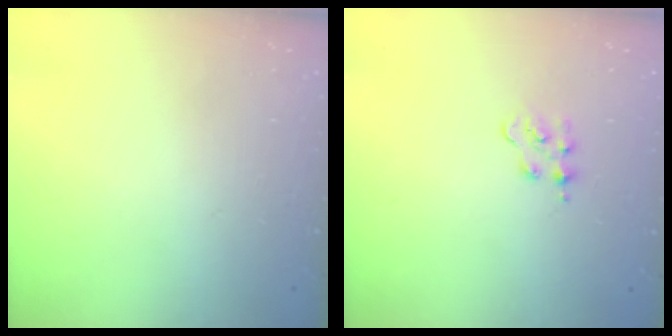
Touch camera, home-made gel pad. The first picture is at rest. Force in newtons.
{"total": 2.1, "press": 2.1, "slide": 0.5}